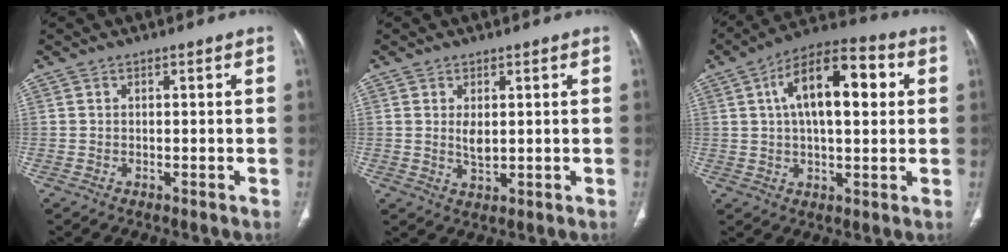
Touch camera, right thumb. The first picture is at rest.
{"total": 3.0, "force": [0.6, 1.4, 2.5], "torque": [-0.043, -0.010, 0.017]}
{"total": 16.2, "force": [3.9, 7.4, 13.9], "torque": [-0.208, 0.022, 0.056]}